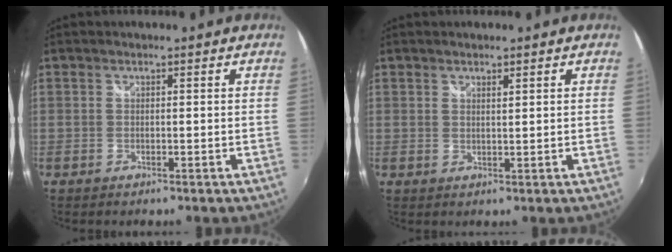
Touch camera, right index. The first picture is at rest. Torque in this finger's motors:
{"motor_torque": [-0.20, -0.13, 0.00, 0.00]}